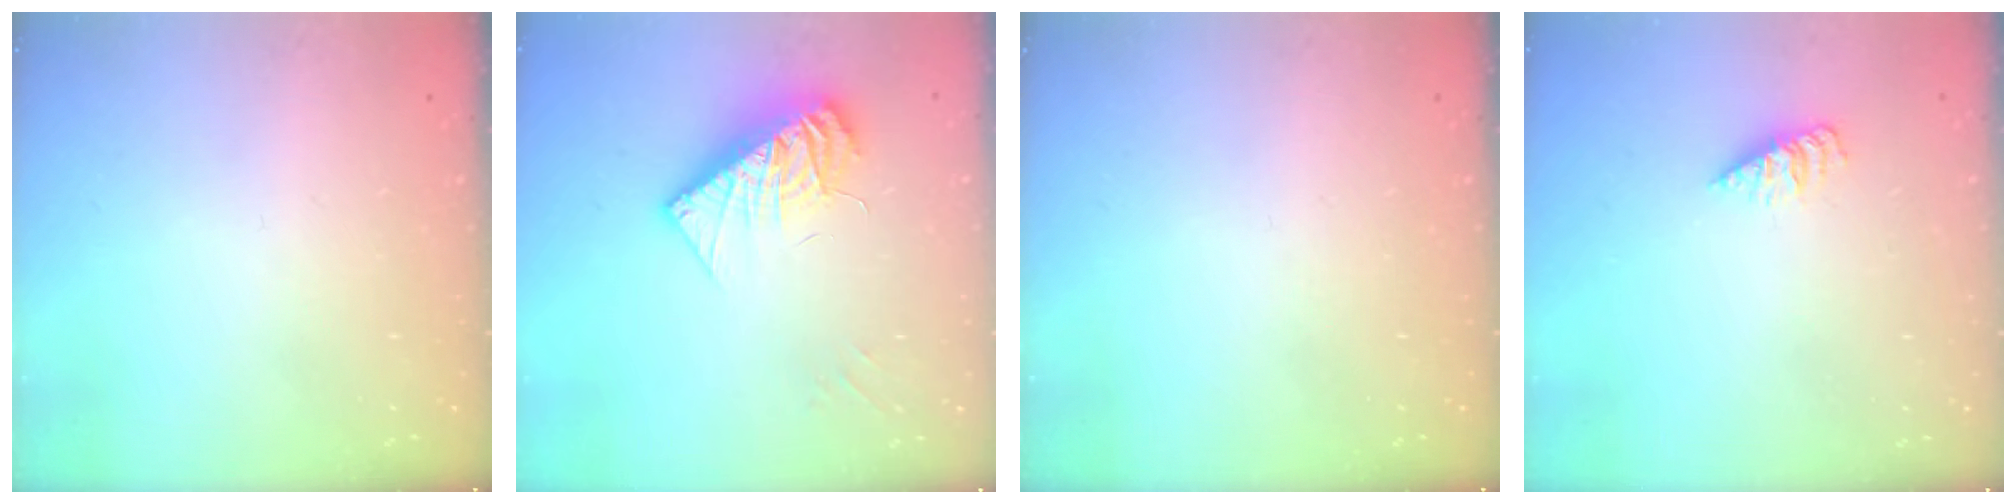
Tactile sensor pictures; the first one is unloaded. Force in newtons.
{"total": 13.2, "press": 13.1, "slide": 1.1}
{"total": 0.0}
{"total": 2.0, "press": 2.0, "slide": 0.3}